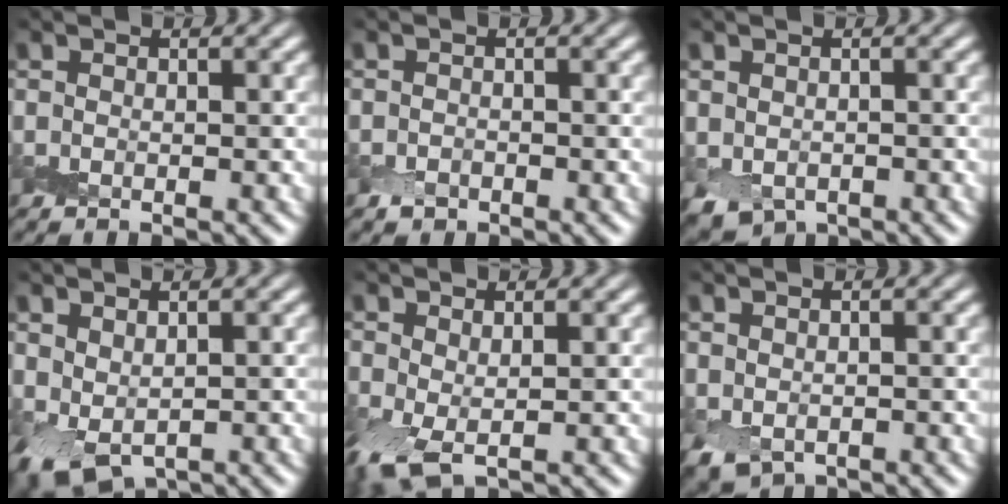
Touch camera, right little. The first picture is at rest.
{"total": 1.0, "force": [-0.7, 0.6, 0.3], "torque": [-0.002, 0.000, -0.014]}
{"total": 2.2, "force": [-1.0, 1.6, 1.2], "torque": [-0.022, -0.011, -0.015]}
{"total": 3.0, "force": [-0.2, 2.0, 2.2], "torque": [-0.043, -0.010, 0.004]}
{"total": 3.8, "force": [-1.0, 1.9, 3.1], "torque": [-0.078, -0.009, -0.021]}
{"total": 1.8, "force": [-0.7, 1.3, 1.0], "torque": [-0.021, -0.011, -0.009]}